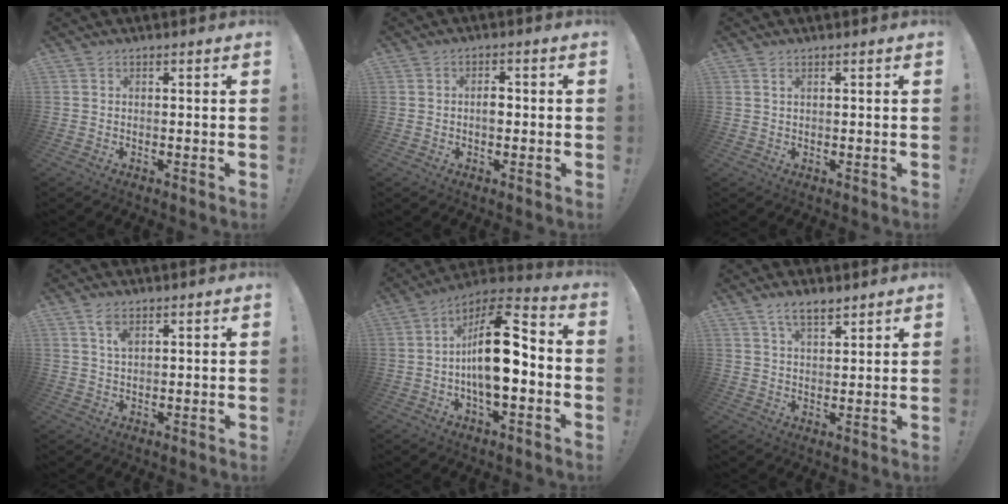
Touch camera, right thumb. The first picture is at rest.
{"total": 3.3, "force": [-0.4, 2.5, 2.1], "torque": [-0.025, 0.003, -0.012]}
{"total": 1.0, "force": [0.5, 0.4, 0.7], "torque": [-0.011, 0.000, 0.008]}
{"total": 3.8, "force": [2.1, 1.7, 2.6], "torque": [-0.033, -0.011, 0.034]}
{"total": 18.1, "force": [-1.5, 7.9, 16.2], "torque": [-0.262, 0.014, -0.025]}
{"total": 5.9, "force": [4.5, 2.3, 3.1], "torque": [-0.055, -0.020, 0.083]}